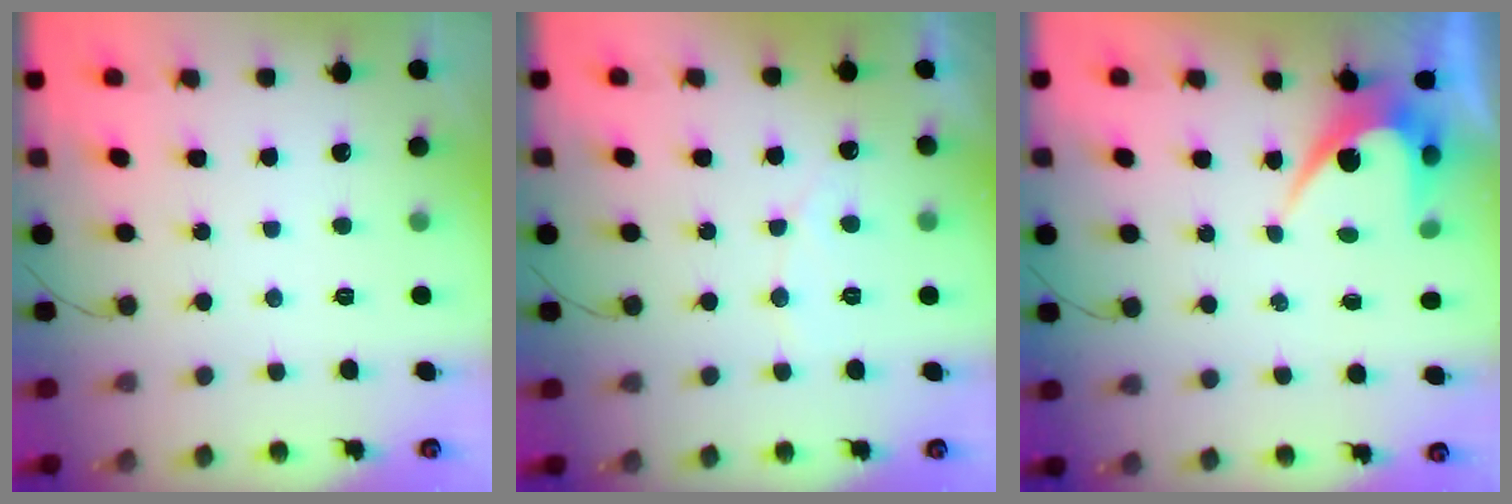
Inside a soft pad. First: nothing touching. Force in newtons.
{"total": 3.9, "press": 3.9, "slide": 0.1}
{"total": 6.0, "press": 6.0, "slide": 0.3}